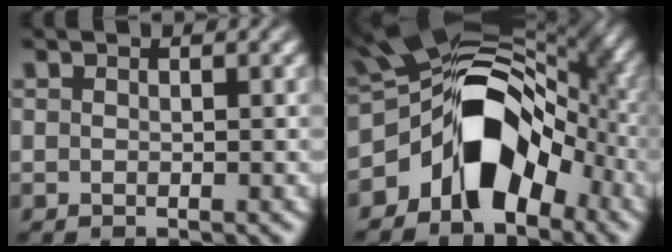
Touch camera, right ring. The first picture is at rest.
{"total": 18.1, "force": [-1.2, 11.7, 13.8], "torque": [-0.198, -0.012, -0.024]}